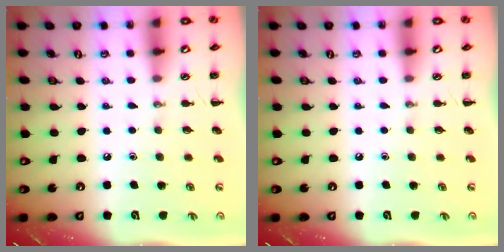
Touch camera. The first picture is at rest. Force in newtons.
{"total": 0.0}